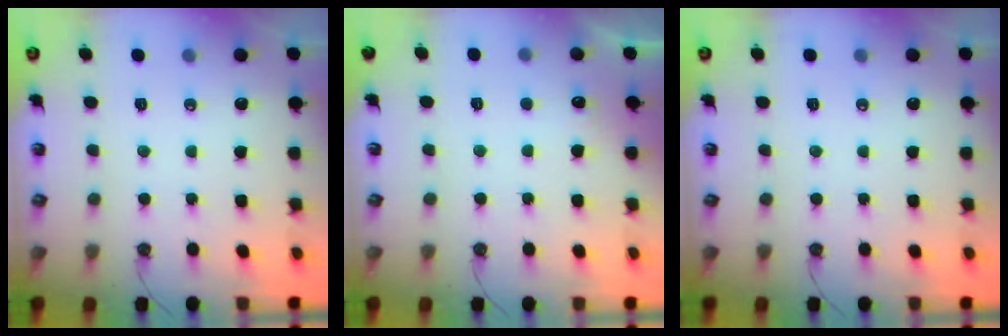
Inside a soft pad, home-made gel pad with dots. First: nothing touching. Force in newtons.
{"total": 3.8, "press": 3.6, "slide": 1.1}
{"total": 0.0}